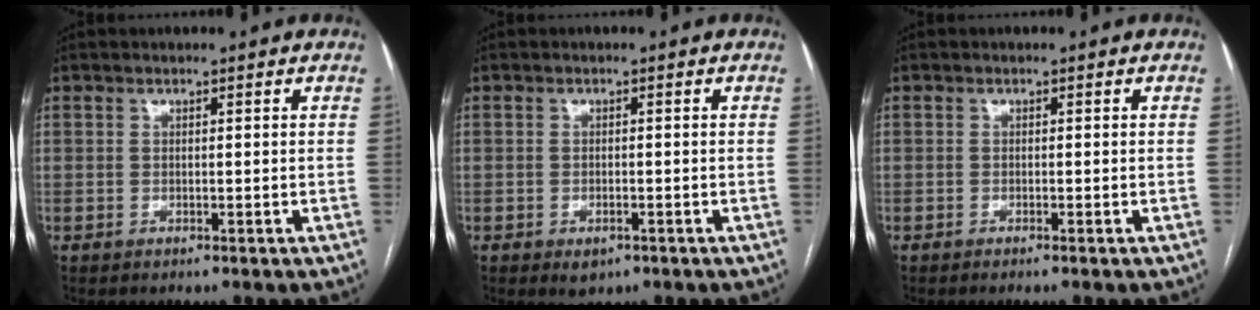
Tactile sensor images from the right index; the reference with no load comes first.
{"total": 2.3, "force": [-1.3, 1.3, 1.4], "torque": [-0.019, -0.001, -0.009]}
{"total": 0.8, "force": [-0.6, -0.2, 0.4], "torque": [-0.006, 0.002, -0.011]}